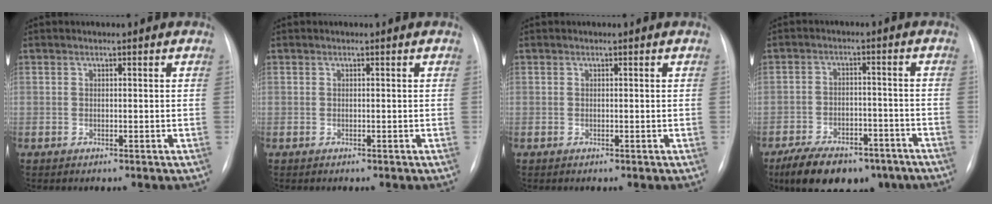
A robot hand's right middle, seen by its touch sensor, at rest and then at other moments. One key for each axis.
{"total": 0.0}
{"total": 0.0}
{"total": 15.2, "fx": -10.9, "fy": 7.1, "fz": 7.9, "tx": -0.135, "ty": 0.001, "tz": -0.160}